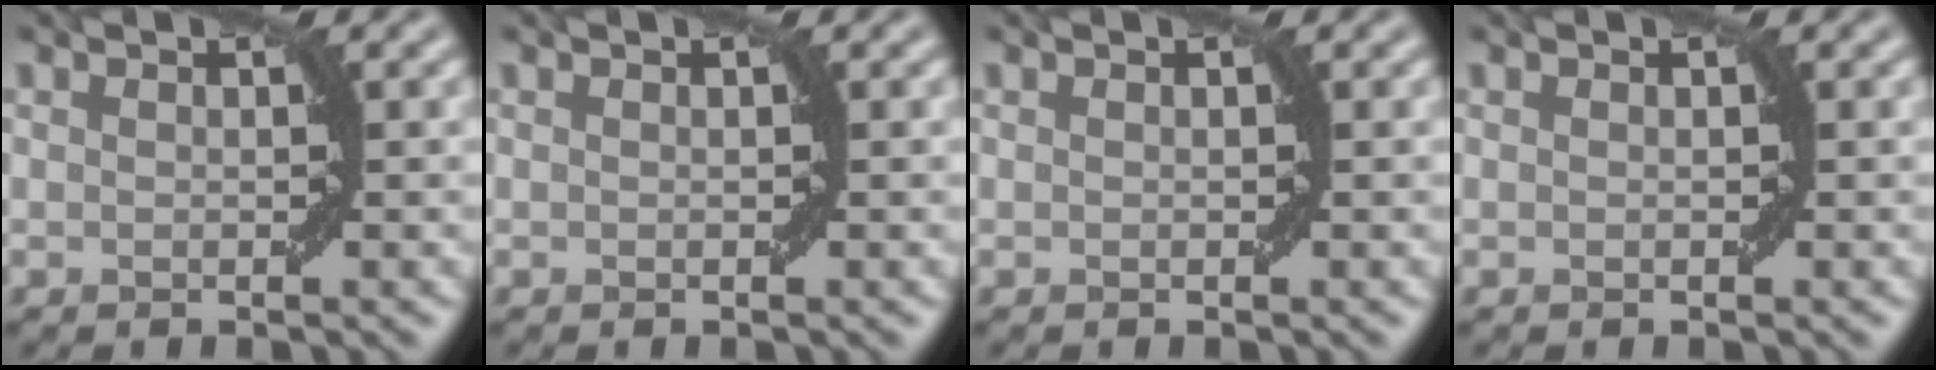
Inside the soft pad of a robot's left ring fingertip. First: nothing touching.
{"total": 0.0}
{"total": 0.0}
{"total": 0.0}